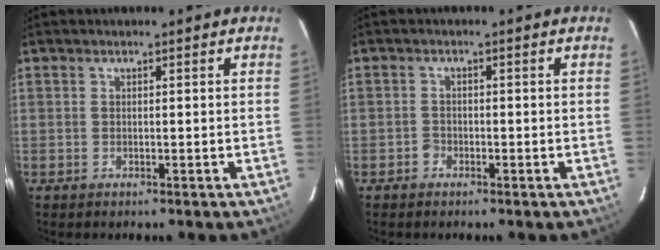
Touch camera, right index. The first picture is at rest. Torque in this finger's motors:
{"motor_torque": [-0.03, 0.09, -0.02, 0.01]}